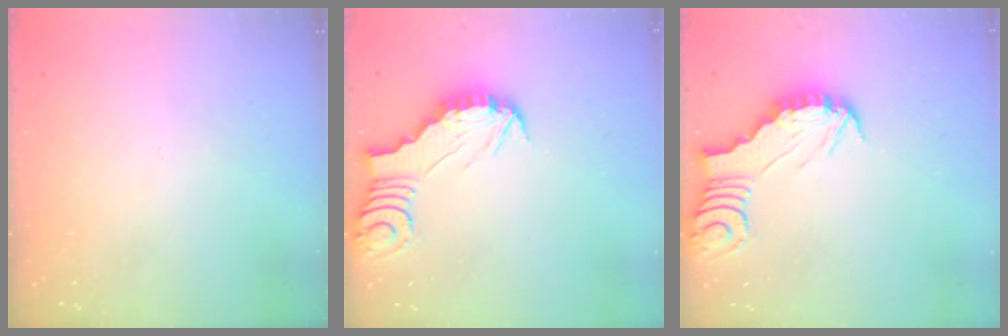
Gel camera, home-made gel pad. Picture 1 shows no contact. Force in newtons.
{"total": 2.7, "press": 2.7, "slide": 0.1}
{"total": 2.6, "press": 2.6, "slide": 0.2}